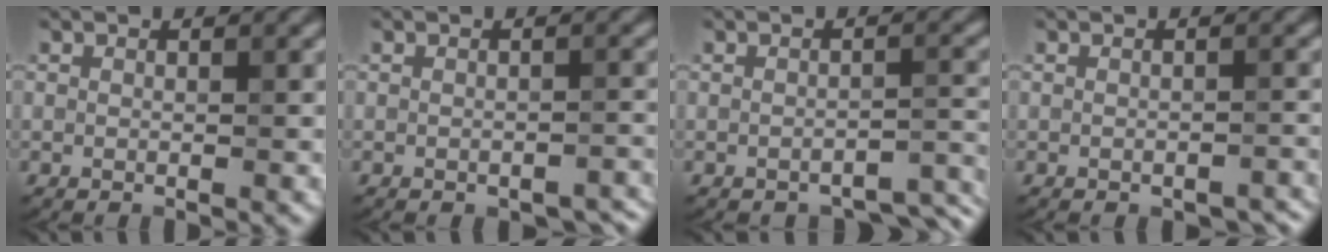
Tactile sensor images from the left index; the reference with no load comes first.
{"total": 1.9, "force": [-1.6, 0.6, 0.8], "torque": [-0.015, -0.001, -0.016]}
{"total": 2.9, "force": [-2.5, 0.8, 1.1], "torque": [-0.021, -0.001, -0.028]}
{"total": 1.6, "force": [-1.4, 0.4, 0.5], "torque": [-0.012, 0.000, -0.015]}